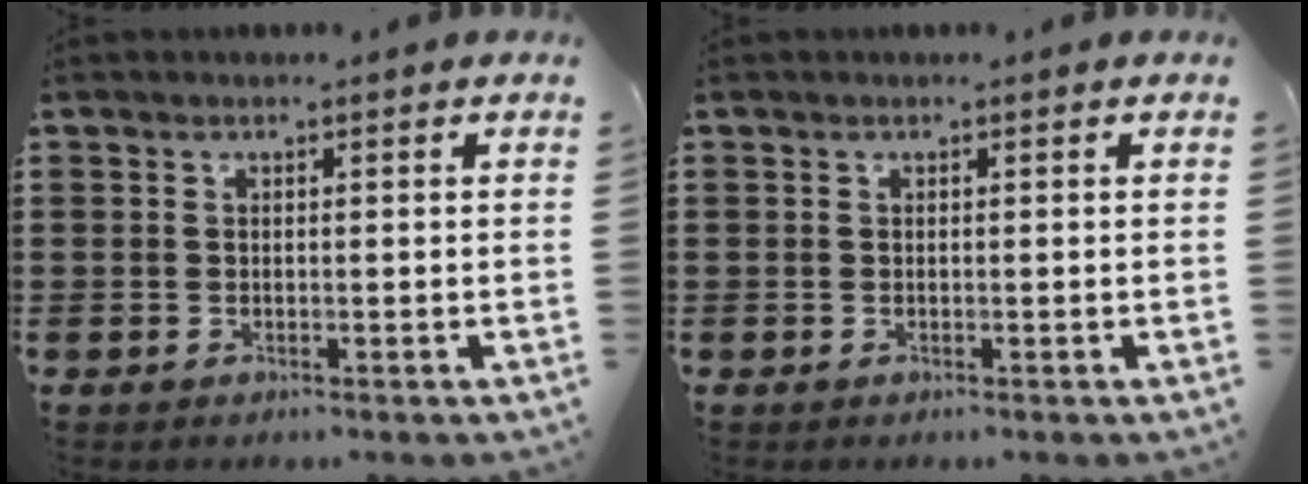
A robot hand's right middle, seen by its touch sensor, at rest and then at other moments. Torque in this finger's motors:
{"motor_torque": [0.00, 0.00, 0.00, 0.00]}